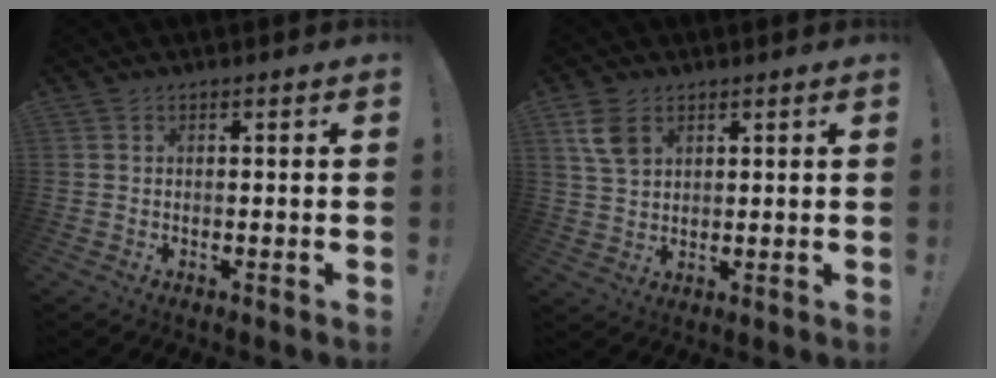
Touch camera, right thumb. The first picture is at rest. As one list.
[{"total": 7.4, "force": [3.5, 4.9, 4.3], "torque": [-0.074, -0.010, 0.068]}]